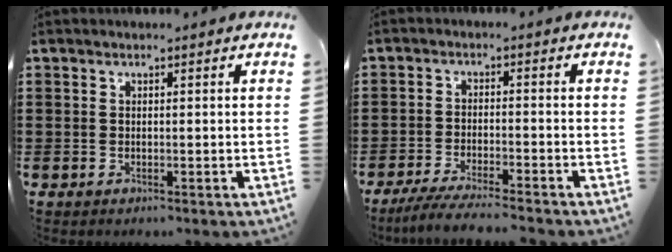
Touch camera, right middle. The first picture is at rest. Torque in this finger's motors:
{"motor_torque": [0.28, 0.19, 0.16, 0.07]}